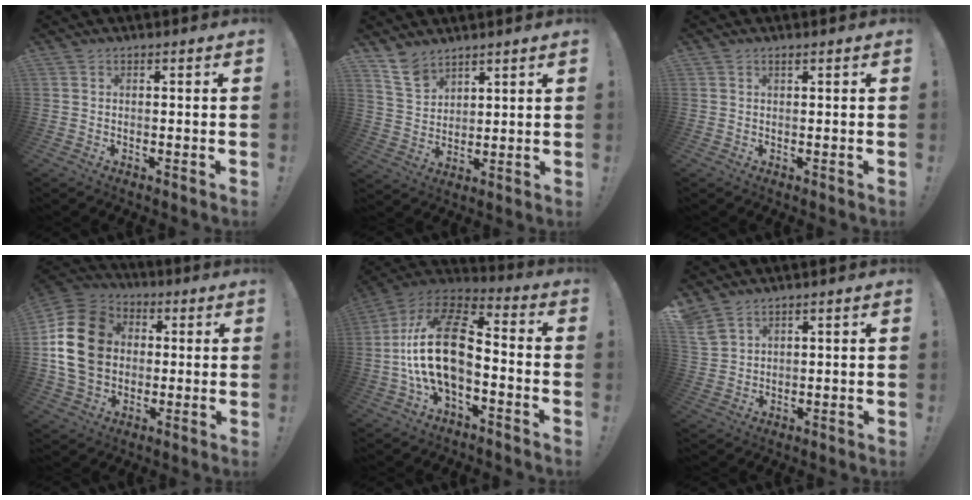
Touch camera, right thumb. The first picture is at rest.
{"total": 8.6, "force": [6.8, 4.4, 2.9], "torque": [-0.053, -0.042, 0.132]}
{"total": 0.6, "force": [0.5, 0.1, 0.4], "torque": [-0.004, -0.001, 0.007]}
{"total": 19.7, "force": [2.0, 15.5, 12.1], "torque": [-0.207, 0.018, 0.044]}
{"total": 20.5, "force": [-2.1, 10.8, 17.3], "torque": [-0.332, 0.021, -0.032]}
{"total": 5.2, "force": [4.1, 2.3, 2.1], "torque": [-0.046, -0.016, 0.083]}